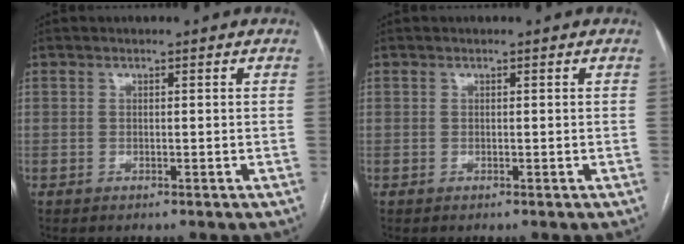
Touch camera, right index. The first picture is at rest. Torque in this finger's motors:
{"motor_torque": [0.03, 0.03, 0.00, 0.00]}